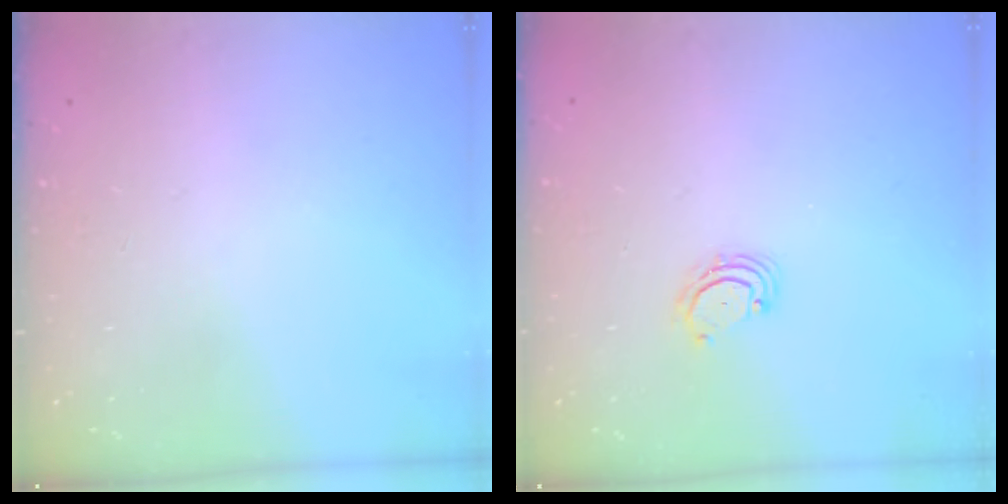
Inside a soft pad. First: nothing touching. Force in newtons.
{"total": 3.1, "press": 3.1, "slide": 0.5}